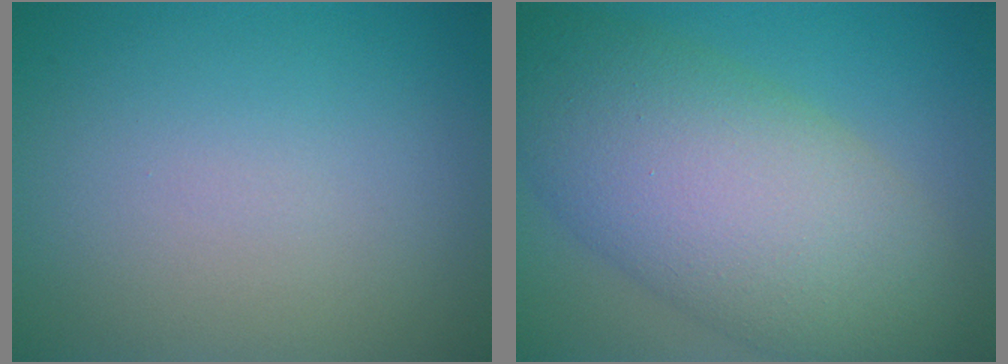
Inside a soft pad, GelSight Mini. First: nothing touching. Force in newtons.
{"total": 11.4, "press": 11.4, "slide": 0.5}